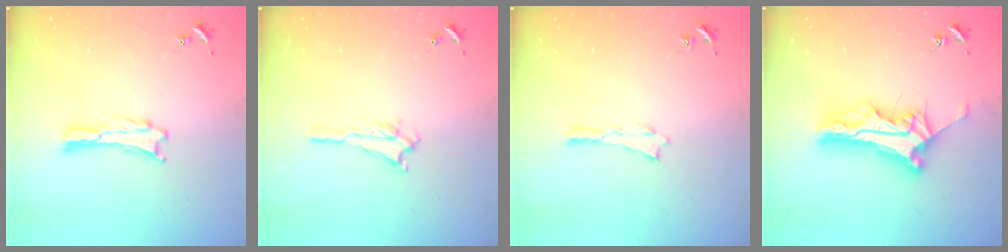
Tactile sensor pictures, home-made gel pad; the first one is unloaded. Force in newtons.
{"total": 1.3, "press": 1.3, "slide": 0.2}
{"total": 0.0}
{"total": 11.2, "press": 11.2, "slide": 0.8}